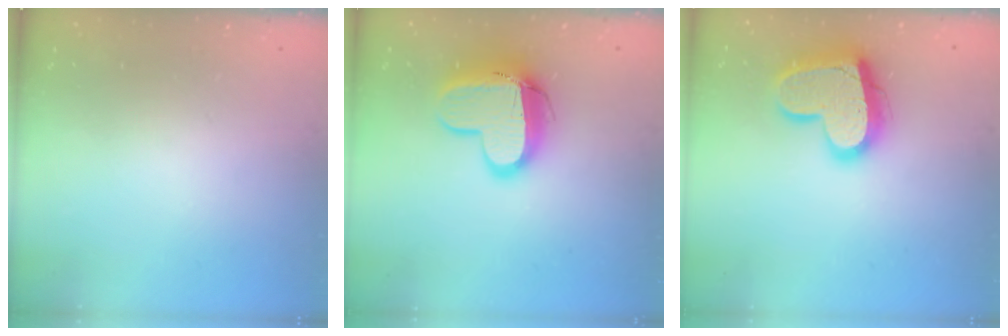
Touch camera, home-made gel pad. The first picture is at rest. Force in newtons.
{"total": 14.1, "press": 14.1, "slide": 1.1}
{"total": 18.1, "press": 18.1, "slide": 1.6}